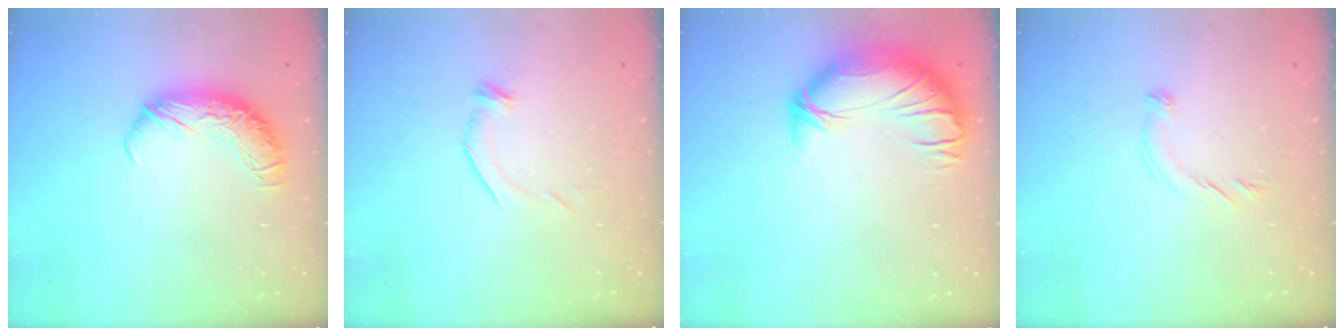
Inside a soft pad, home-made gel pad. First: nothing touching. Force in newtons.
{"total": 4.6, "press": 4.4, "slide": 1.2}
{"total": 2.1, "press": 0.9, "slide": 2.0}
{"total": 5.9, "press": 5.8, "slide": 1.3}